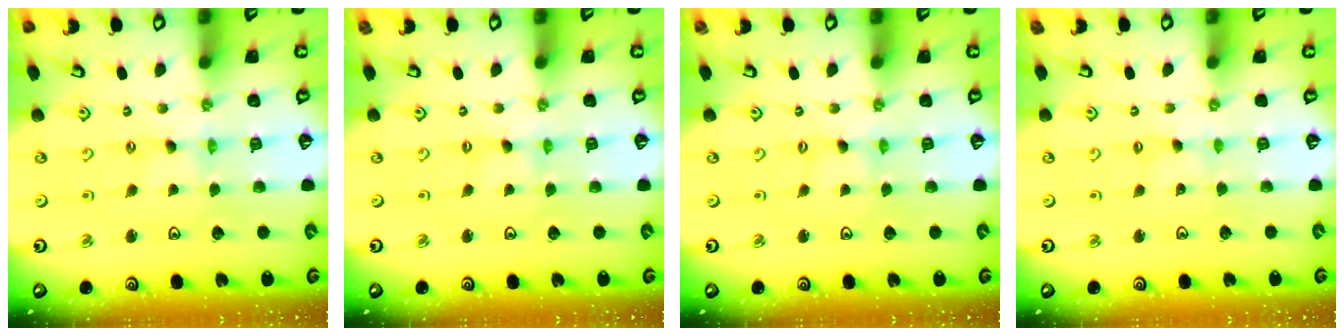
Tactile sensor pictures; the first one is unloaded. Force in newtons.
{"total": 0.0}
{"total": 0.0}
{"total": 1.0, "press": 0.9, "slide": 0.2}